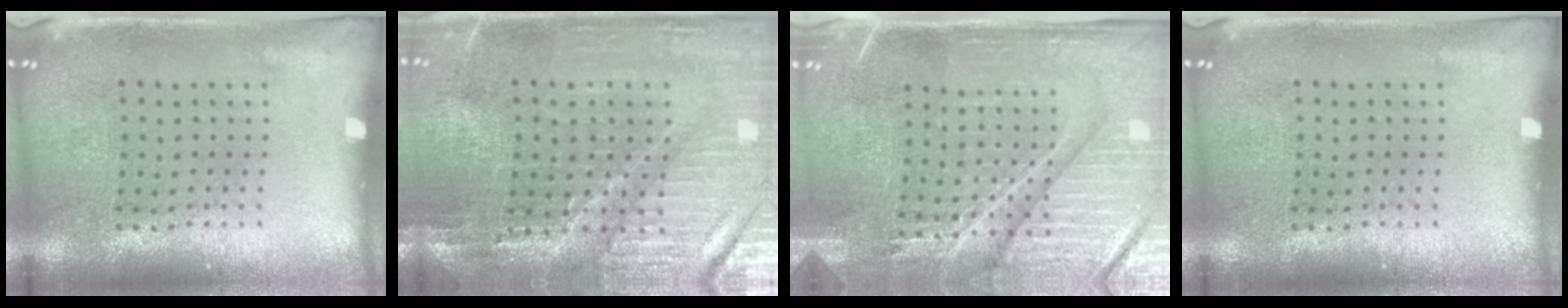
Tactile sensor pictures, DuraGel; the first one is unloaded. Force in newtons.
{"total": 3.2, "press": 3.1, "slide": 0.5}
{"total": 4.6, "press": 4.3, "slide": 1.8}
{"total": 0.0}